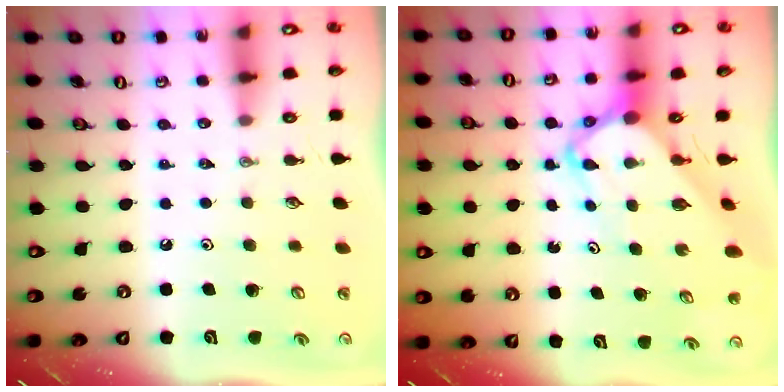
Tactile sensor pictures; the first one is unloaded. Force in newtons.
{"total": 6.5, "press": 6.5, "slide": 0.6}